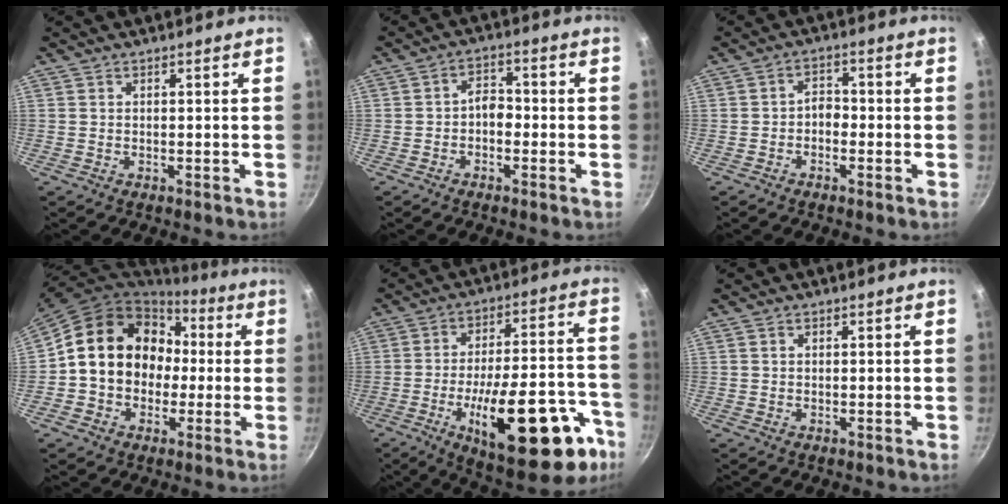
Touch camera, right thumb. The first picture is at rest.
{"total": 3.6, "force": [-1.3, 2.3, 2.4], "torque": [-0.028, 0.023, -0.026]}
{"total": 2.8, "force": [-1.2, 1.8, 1.8], "torque": [-0.019, 0.020, -0.024]}
{"total": 17.8, "force": [0.7, 15.0, 9.6], "torque": [-0.129, 0.052, 0.008]}
{"total": 26.7, "force": [-11.7, 10.3, 21.6], "torque": [-0.262, 0.047, -0.161]}
{"total": 0.7, "force": [0.3, 0.5, 0.3], "torque": [-0.003, 0.004, 0.005]}